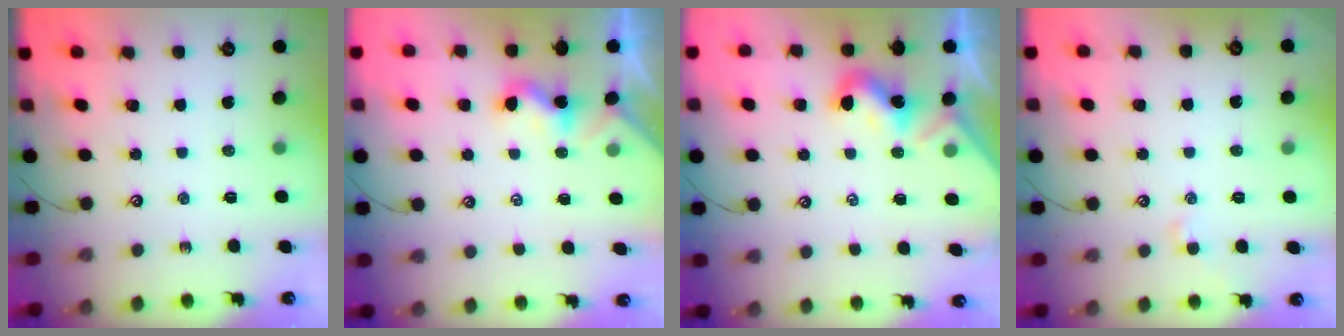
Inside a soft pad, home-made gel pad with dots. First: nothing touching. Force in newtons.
{"total": 1.7, "press": 1.7, "slide": 0.3}
{"total": 2.0, "press": 1.9, "slide": 0.5}
{"total": 0.6, "press": 0.3, "slide": 0.5}